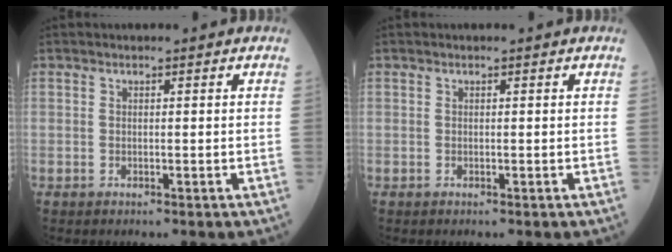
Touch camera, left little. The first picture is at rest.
{"total": 0.0}